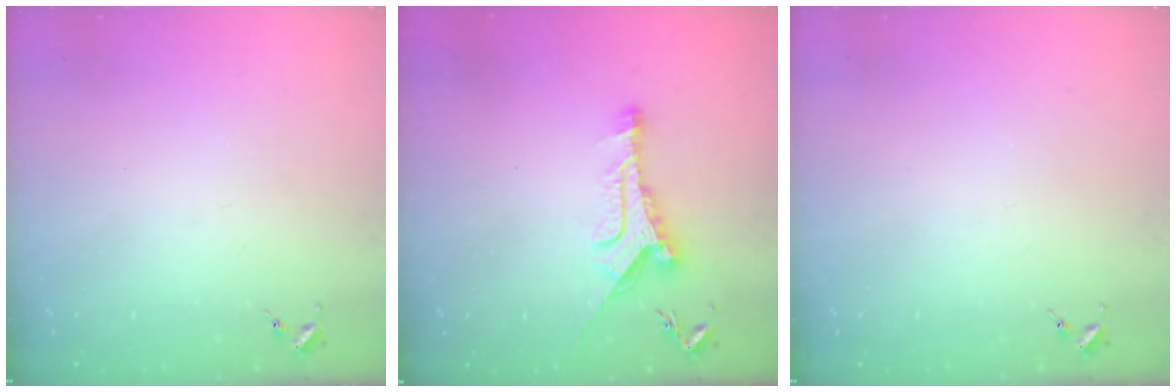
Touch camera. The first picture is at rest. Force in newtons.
{"total": 9.9, "press": 9.9, "slide": 0.4}
{"total": 0.0}